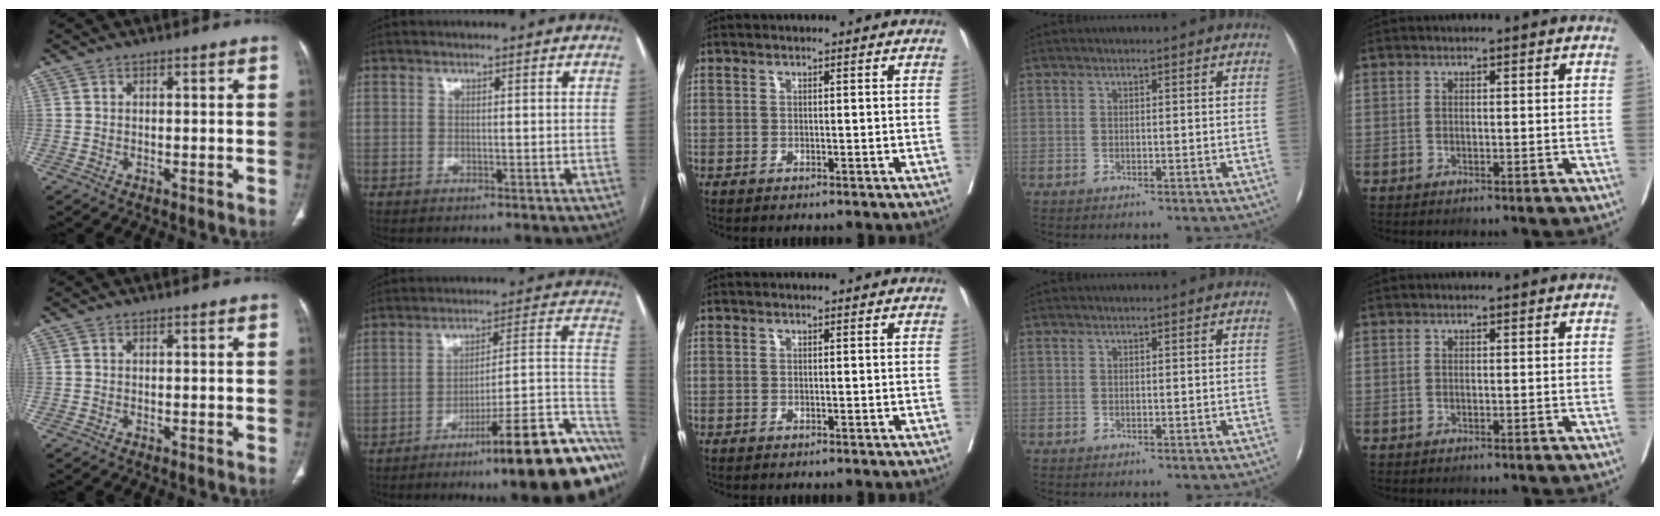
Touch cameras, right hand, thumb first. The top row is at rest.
{"index": {"total": 22.0, "force": [-13.3, 2.8, 17.2], "torque": [-0.125, 0.047, -0.195]}}